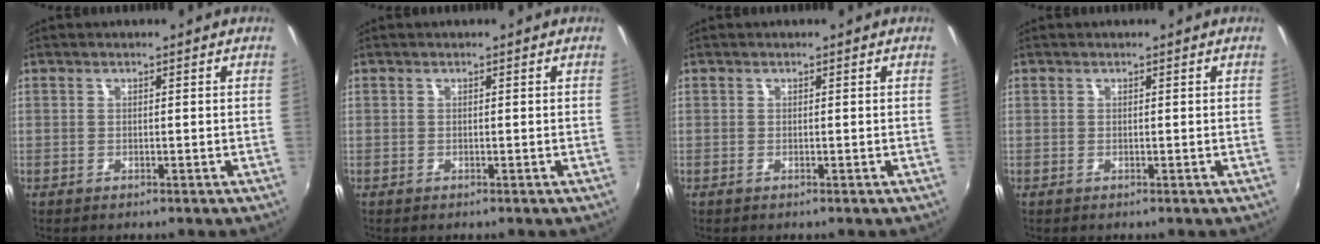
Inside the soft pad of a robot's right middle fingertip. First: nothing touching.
{"total": 0.0}
{"total": 0.0}
{"total": 0.0}